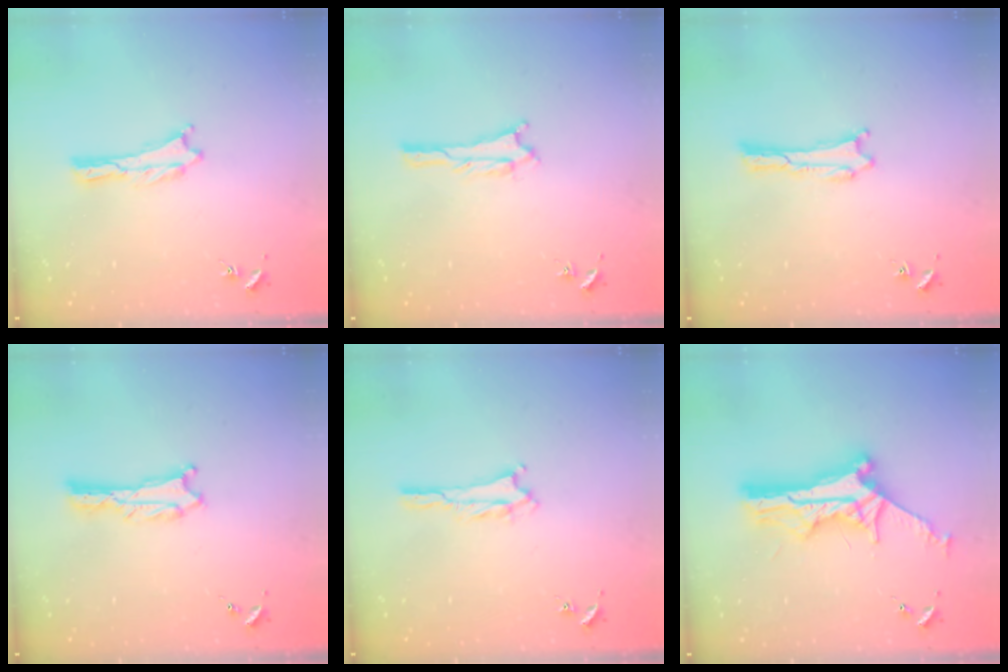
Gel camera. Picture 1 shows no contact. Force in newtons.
{"total": 0.6, "press": 0.6, "slide": 0.1}
{"total": 0.0}
{"total": 0.7, "press": 0.7, "slide": 0.1}
{"total": 2.1, "press": 2.1, "slide": 0.3}
{"total": 12.0, "press": 12.0, "slide": 0.8}